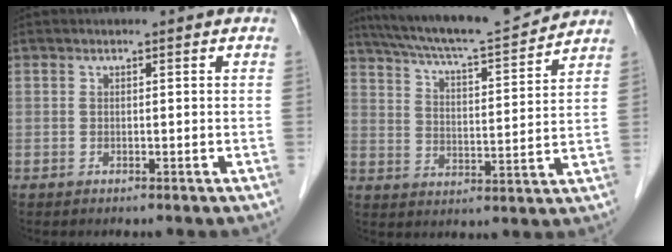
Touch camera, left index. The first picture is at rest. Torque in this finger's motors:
{"motor_torque": [0.13, -0.34, 0.20, 0.11]}